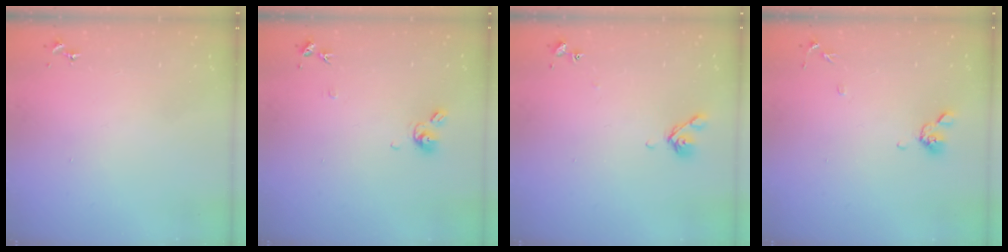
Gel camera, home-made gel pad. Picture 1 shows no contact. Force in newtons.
{"total": 7.9, "press": 7.9, "slide": 0.8}
{"total": 7.1, "press": 7.0, "slide": 0.8}
{"total": 8.3, "press": 8.2, "slide": 1.6}